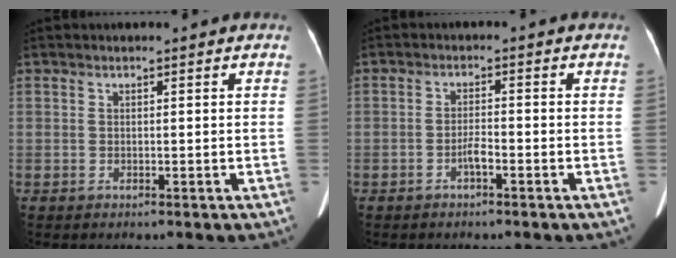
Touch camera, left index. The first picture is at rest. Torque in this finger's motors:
{"motor_torque": [-0.03, 0.08, 0.02, 0.00]}